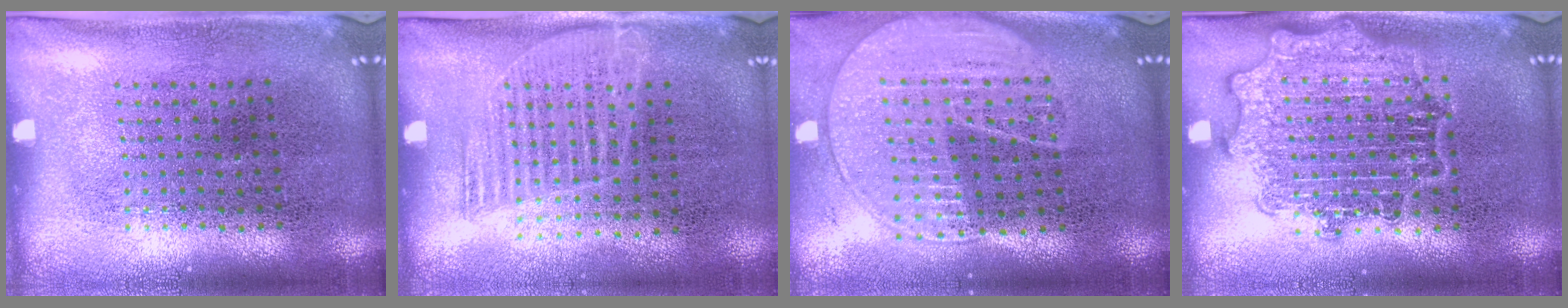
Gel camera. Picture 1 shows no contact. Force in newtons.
{"total": 1.2, "press": 1.0, "slide": 0.7}
{"total": 2.0, "press": 1.8, "slide": 1.0}
{"total": 2.8, "press": 2.8, "slide": 0.4}